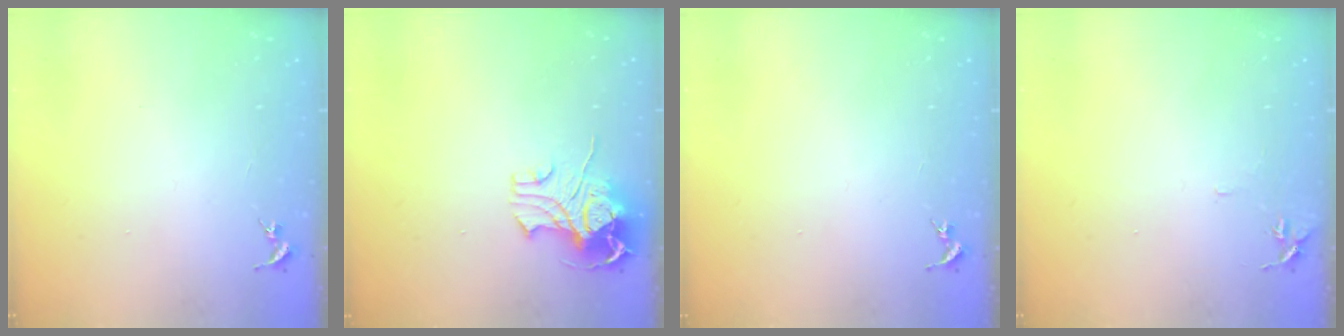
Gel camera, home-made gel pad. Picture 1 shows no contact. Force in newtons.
{"total": 10.4, "press": 10.3, "slide": 1.3}
{"total": 0.0}
{"total": 3.5, "press": 3.5, "slide": 0.4}